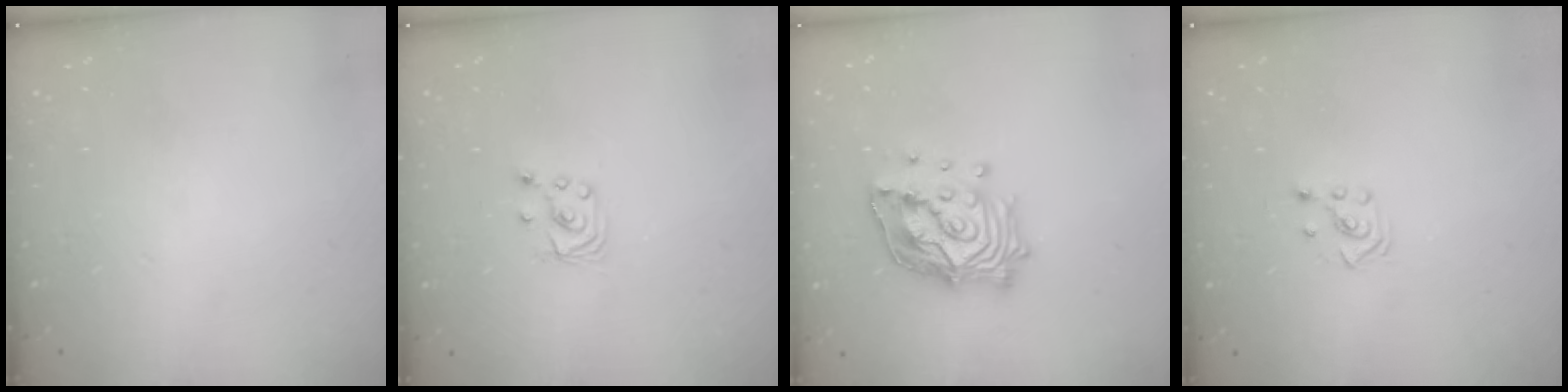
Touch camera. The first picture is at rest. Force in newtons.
{"total": 2.4, "press": 2.4, "slide": 0.2}
{"total": 16.9, "press": 16.7, "slide": 2.7}
{"total": 2.3, "press": 2.2, "slide": 0.8}